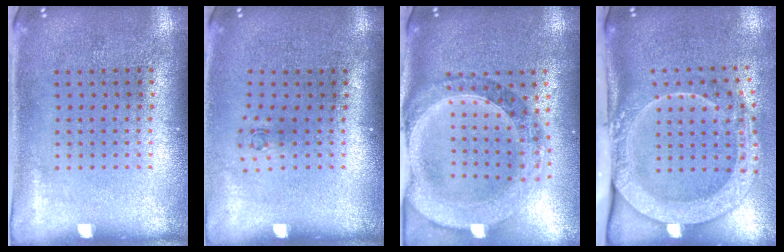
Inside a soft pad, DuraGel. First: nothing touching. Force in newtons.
{"total": 0.6, "press": 0.3, "slide": 0.5}
{"total": 1.6, "press": 1.5, "slide": 0.6}
{"total": 2.8, "press": 2.0, "slide": 1.9}